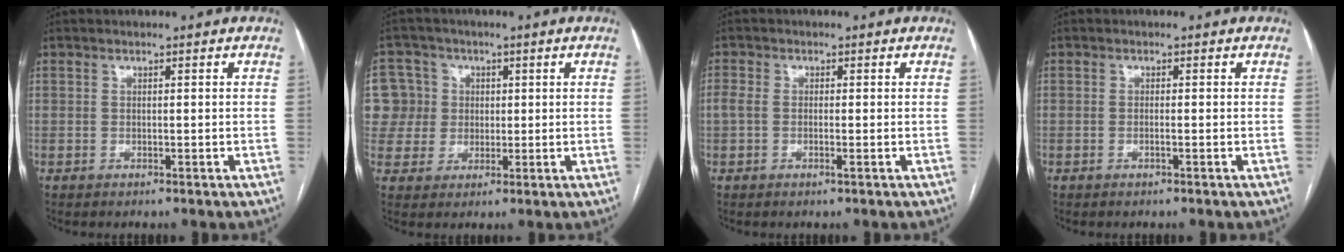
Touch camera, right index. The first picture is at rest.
{"total": 9.7, "force": [1.8, 9.5, 1.0], "torque": [-0.039, 0.042, 0.048]}
{"total": 2.5, "force": [-0.5, 1.0, 2.2], "torque": [-0.054, 0.007, -0.006]}
{"total": 0.5, "force": [-0.2, 0.0, 0.5], "torque": [-0.011, 0.002, -0.001]}